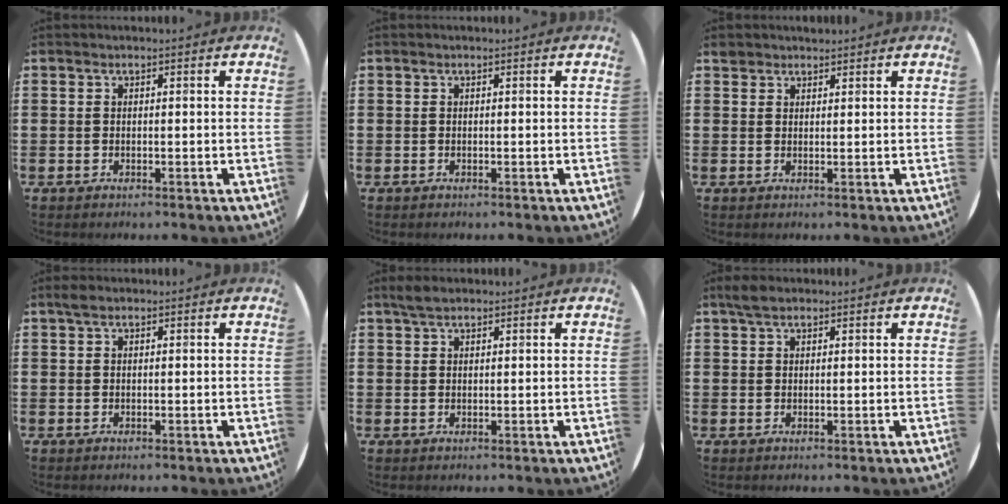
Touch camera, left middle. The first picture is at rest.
{"total": 0.0}
{"total": 1.6, "force": [1.5, 0.6, 0.0], "torque": [0.006, 0.001, 0.028]}
{"total": 1.0, "force": [0.6, 0.5, 0.5], "torque": [-0.003, 0.002, 0.009]}
{"total": 2.2, "force": [1.8, 0.8, 1.1], "torque": [-0.024, 0.008, 0.032]}
{"total": 2.2, "force": [1.7, 0.9, 1.1], "torque": [-0.016, 0.004, 0.030]}